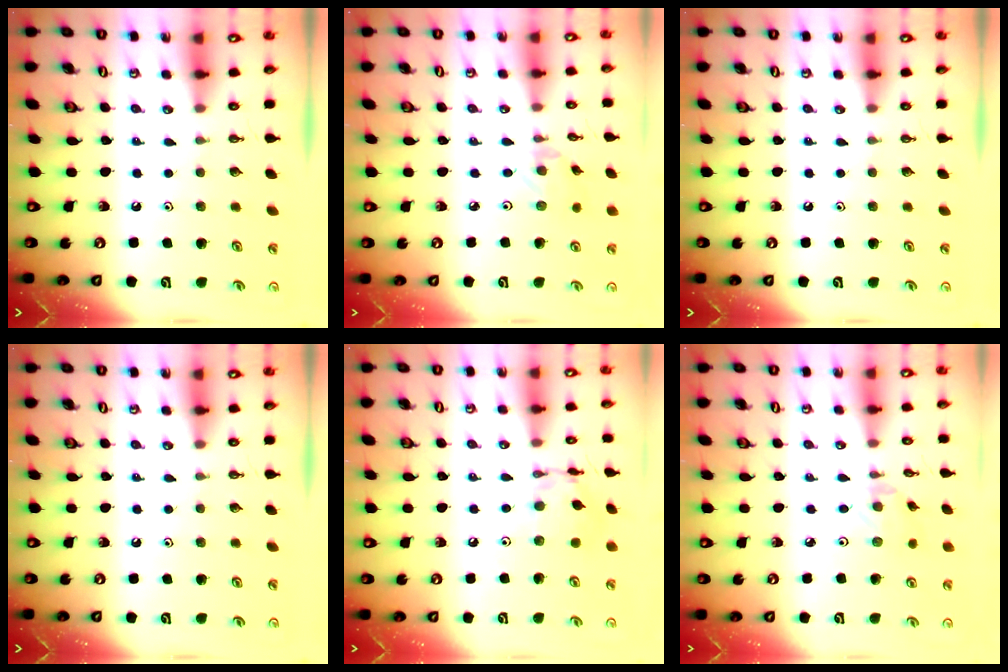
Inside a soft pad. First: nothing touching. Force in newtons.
{"total": 1.3, "press": 1.3, "slide": 0.1}
{"total": 0.0}
{"total": 0.0}
{"total": 11.4, "press": 11.4, "slide": 0.9}
{"total": 1.3, "press": 1.3, "slide": 0.1}